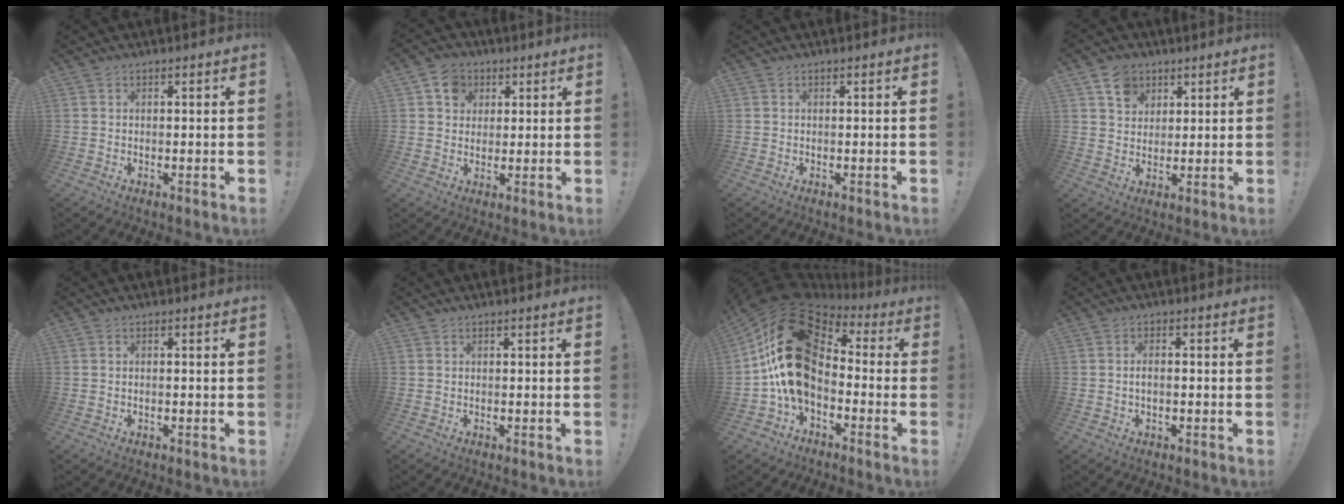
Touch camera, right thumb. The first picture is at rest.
{"total": 7.4, "force": [2.8, 6.3, 2.6], "torque": [-0.044, -0.001, 0.057]}
{"total": 0.0}
{"total": 7.4, "force": [4.1, 5.8, 2.1], "torque": [-0.032, -0.017, 0.079]}
{"total": 0.6, "force": [-0.4, 0.0, 0.4], "torque": [-0.008, 0.000, -0.007]}
{"total": 0.0}
{"total": 23.9, "force": [2.7, 15.0, 18.3], "torque": [-0.347, -0.008, 0.063]}
{"total": 2.1, "force": [-0.4, 0.8, 1.9], "torque": [-0.036, 0.002, -0.008]}